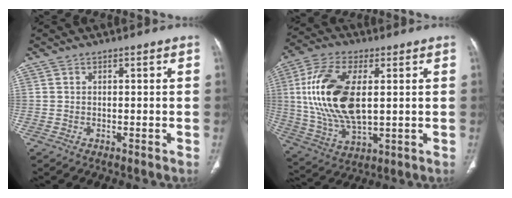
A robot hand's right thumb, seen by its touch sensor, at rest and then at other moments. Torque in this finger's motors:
{"motor_torque": [-0.83, 2.34, 1.90, 0.44, 0.63]}